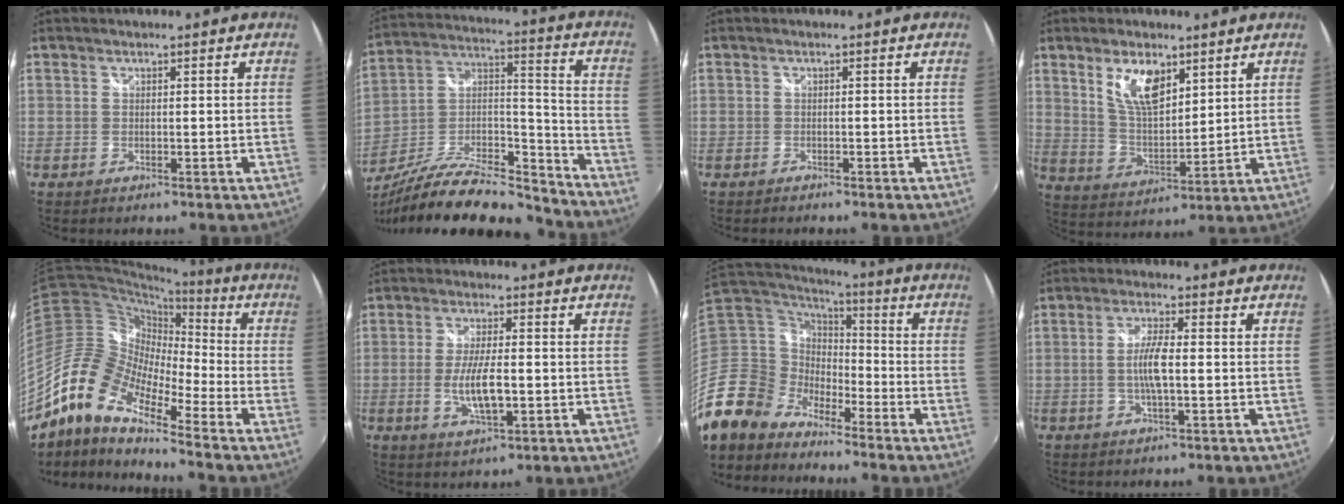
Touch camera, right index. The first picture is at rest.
{"total": 22.6, "force": [-18.0, 7.0, 11.8], "torque": [-0.215, 0.008, -0.292]}
{"total": 1.2, "force": [-1.0, 0.3, 0.4], "torque": [-0.013, -0.005, -0.018]}
{"total": 9.7, "force": [5.2, 4.3, 6.9], "torque": [-0.127, 0.004, 0.106]}
{"total": 16.2, "force": [-10.5, 5.9, 10.8], "torque": [-0.188, 0.001, -0.225]}
{"total": 7.3, "force": [-1.4, 2.2, 6.9], "torque": [-0.137, -0.010, -0.022]}
{"total": 11.8, "force": [-10.0, 6.1, 1.9], "torque": [-0.051, 0.026, -0.211]}
{"total": 5.4, "force": [-0.6, 1.0, 5.3], "torque": [-0.101, 0.000, -0.011]}